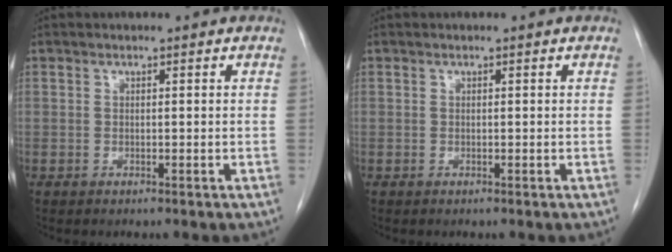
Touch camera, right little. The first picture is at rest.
{"total": 0.0}